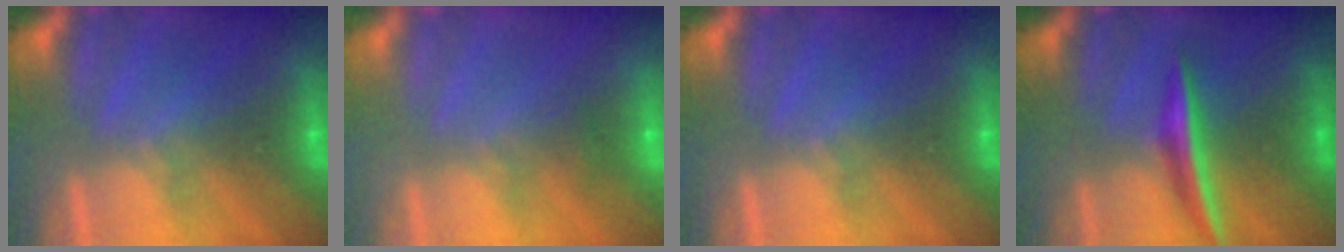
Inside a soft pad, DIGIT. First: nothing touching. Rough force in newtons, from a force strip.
{"total": 1.7}
{"total": 0.0}
{"total": 1.9}